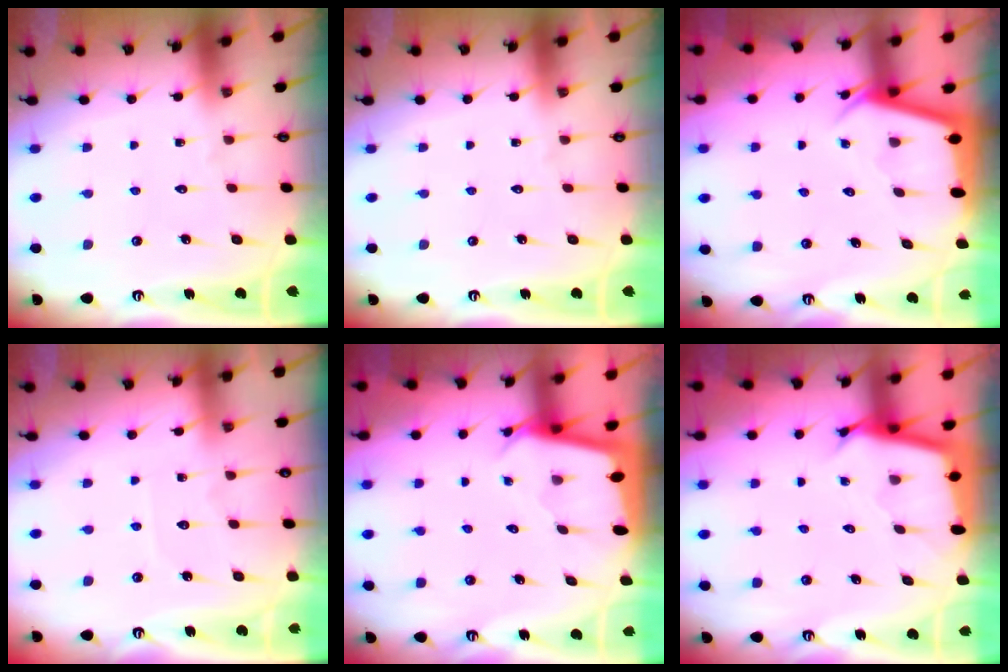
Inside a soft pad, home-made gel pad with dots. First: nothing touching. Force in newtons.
{"total": 0.0}
{"total": 2.9, "press": 2.9, "slide": 0.3}
{"total": 3.6, "press": 3.6, "slide": 0.5}
{"total": 2.4, "press": 2.4, "slide": 0.2}
{"total": 2.7, "press": 2.7, "slide": 0.1}